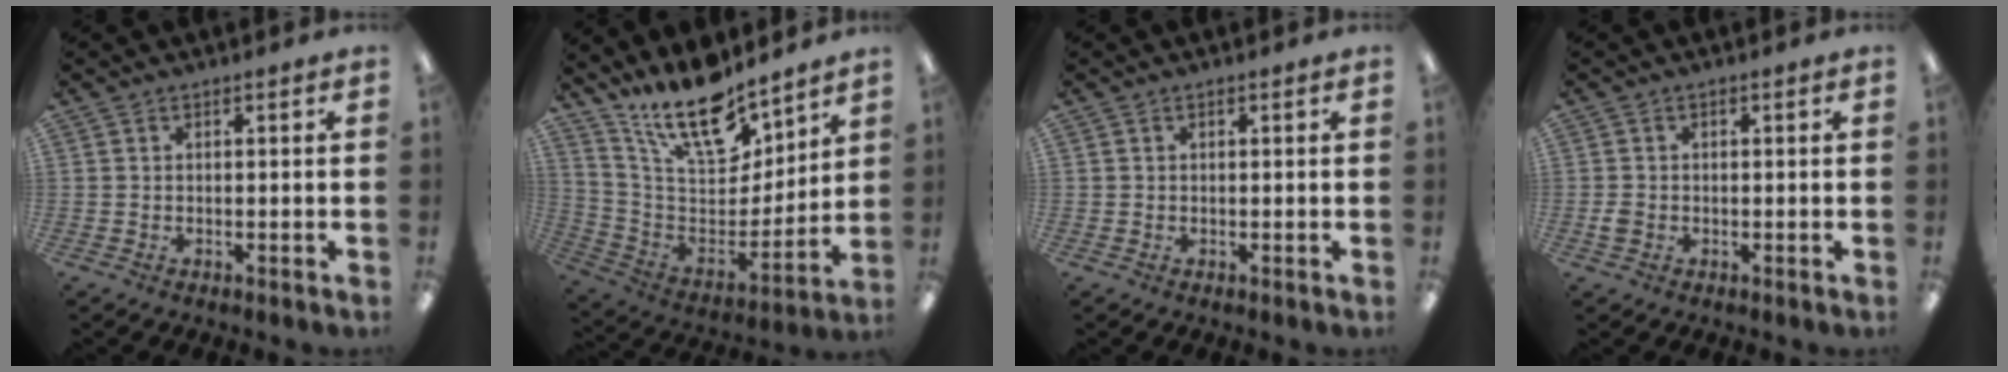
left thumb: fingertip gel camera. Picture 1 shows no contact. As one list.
[{"total": 18.6, "force": [14.6, 7.1, 9.1], "torque": [-0.166, -0.101, 0.259]}, {"total": 0.0}, {"total": 1.8, "force": [-0.5, 1.4, 1.0], "torque": [-0.016, 0.004, -0.009]}]